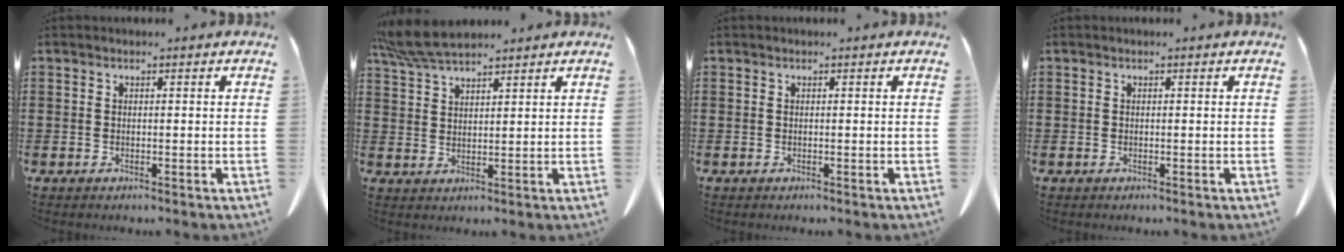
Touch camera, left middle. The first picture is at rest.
{"total": 6.2, "force": [5.4, 1.1, 2.9], "torque": [-0.073, -0.011, 0.104]}
{"total": 0.0}
{"total": 0.0}